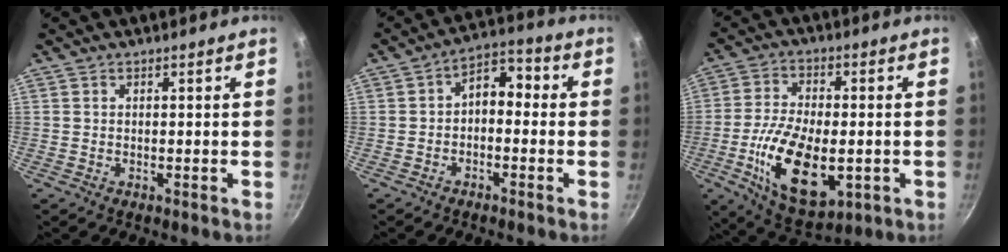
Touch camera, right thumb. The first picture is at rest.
{"total": 6.9, "force": [-0.4, 4.4, 5.3], "torque": [-0.059, 0.037, -0.021]}
{"total": 16.7, "force": [-3.9, 8.3, 13.9], "torque": [-0.244, -0.004, -0.055]}